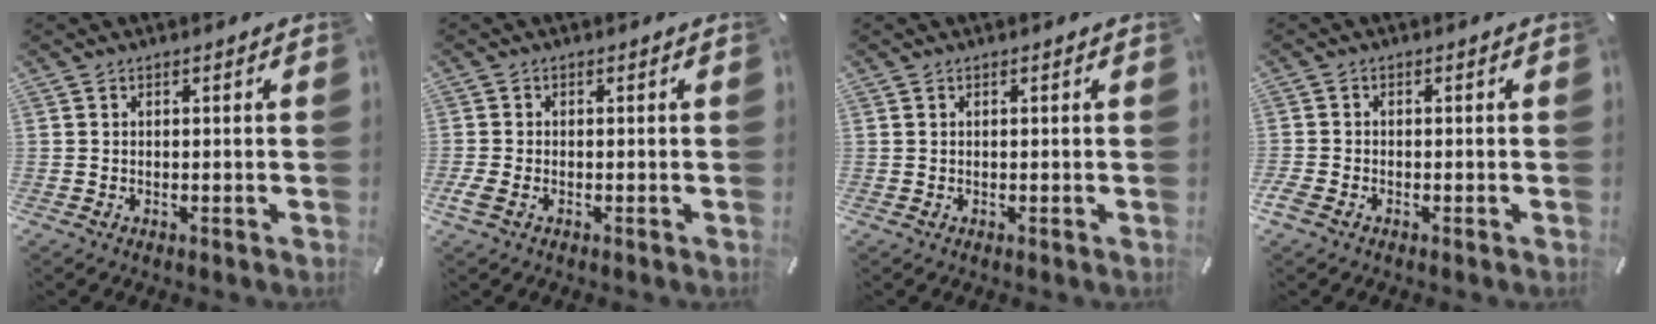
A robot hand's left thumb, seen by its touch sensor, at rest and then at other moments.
{"total": 1.8, "force": [-1.0, 1.0, 1.2], "torque": [-0.029, -0.003, -0.017]}
{"total": 0.0}
{"total": 1.7, "force": [-1.2, 1.0, 0.7], "torque": [-0.011, 0.004, -0.023]}